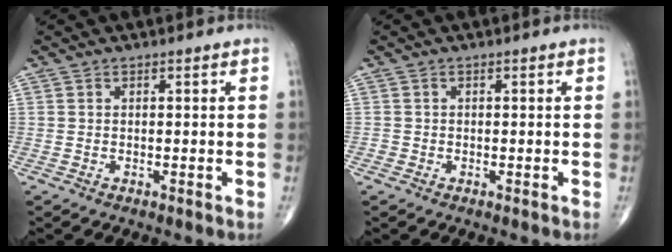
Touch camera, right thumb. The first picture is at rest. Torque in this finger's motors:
{"motor_torque": [0.23, 0.02, 0.11, 0.02, 0.01]}